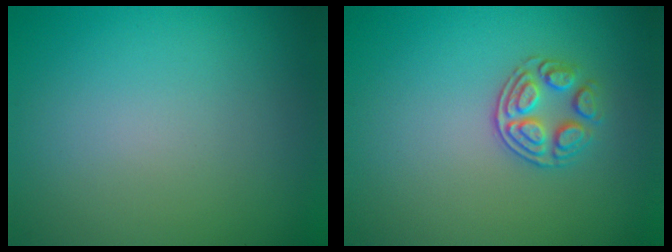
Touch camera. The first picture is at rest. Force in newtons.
{"total": 2.7, "press": 2.4, "slide": 1.1}